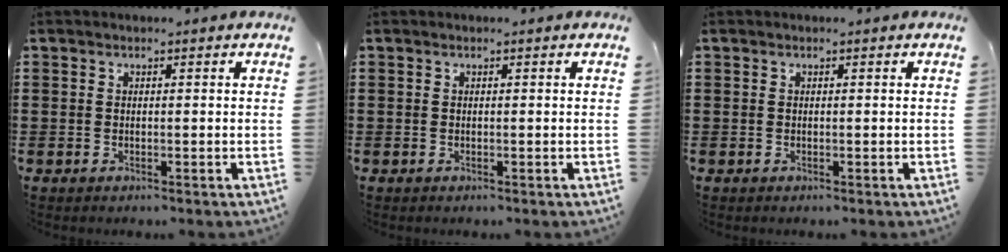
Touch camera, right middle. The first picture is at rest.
{"total": 0.0}
{"total": 0.0}